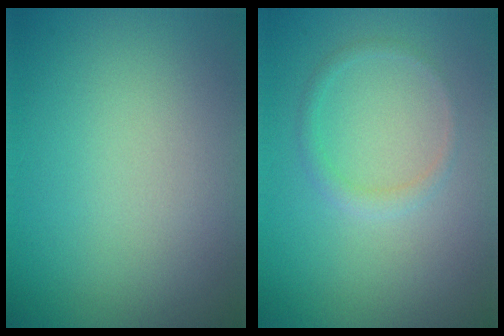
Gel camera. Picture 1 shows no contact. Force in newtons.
{"total": 1.2, "press": 1.2, "slide": 0.0}